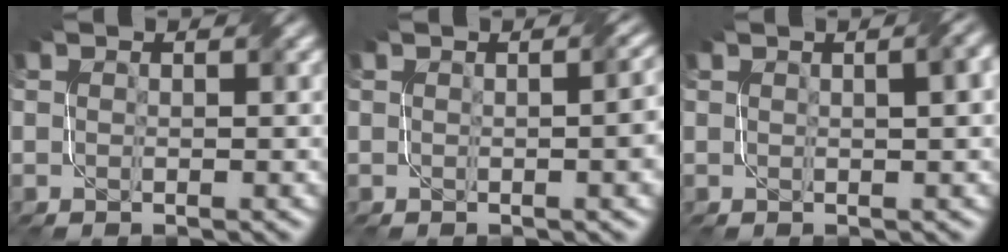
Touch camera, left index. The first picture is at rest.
{"total": 4.0, "force": [0.0, 1.5, 3.8], "torque": [-0.023, 0.012, 0.002]}
{"total": 3.8, "force": [1.2, 1.4, 3.4], "torque": [-0.025, 0.016, 0.007]}